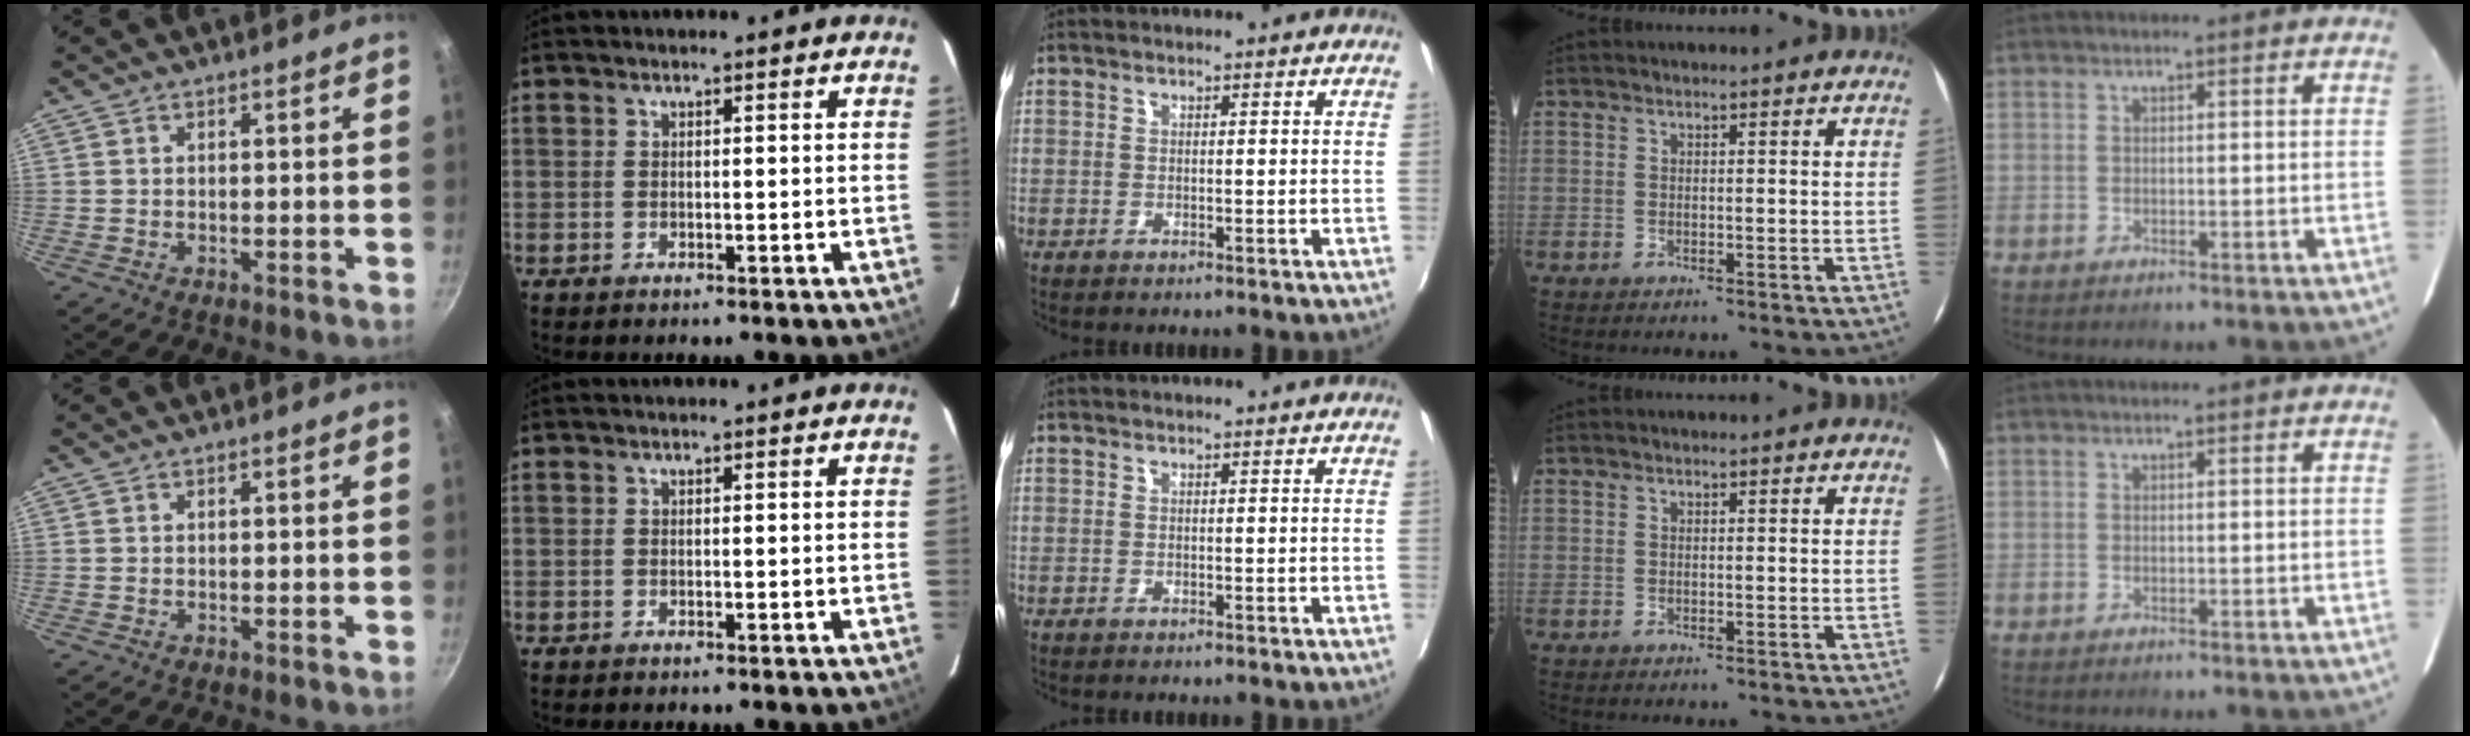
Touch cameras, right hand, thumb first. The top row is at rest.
{}